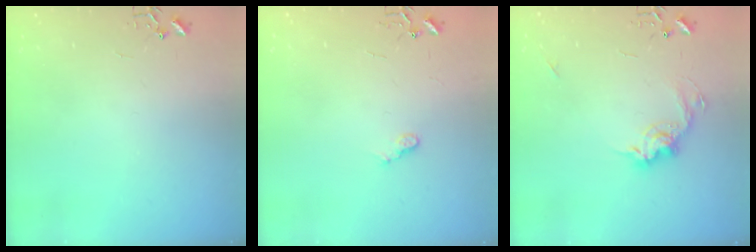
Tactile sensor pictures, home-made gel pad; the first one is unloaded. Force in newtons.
{"total": 5.2, "press": 5.2, "slide": 0.5}
{"total": 10.8, "press": 10.8, "slide": 0.5}